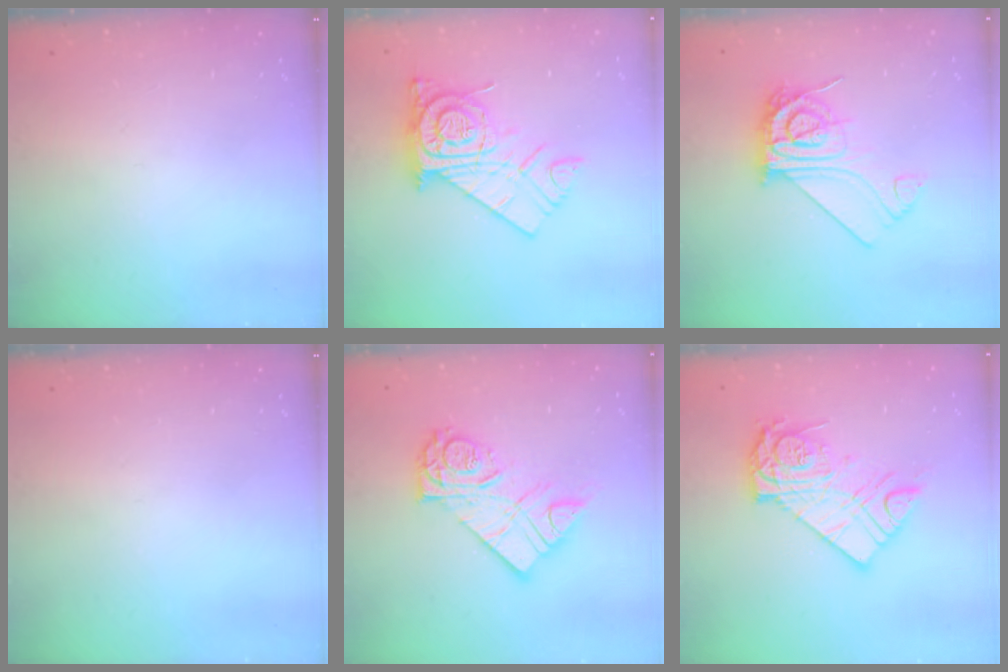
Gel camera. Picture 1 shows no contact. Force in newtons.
{"total": 15.0, "press": 14.9, "slide": 1.1}
{"total": 13.7, "press": 13.6, "slide": 1.2}
{"total": 0.0}
{"total": 15.7, "press": 15.6, "slide": 1.2}
{"total": 12.9, "press": 12.9, "slide": 1.0}